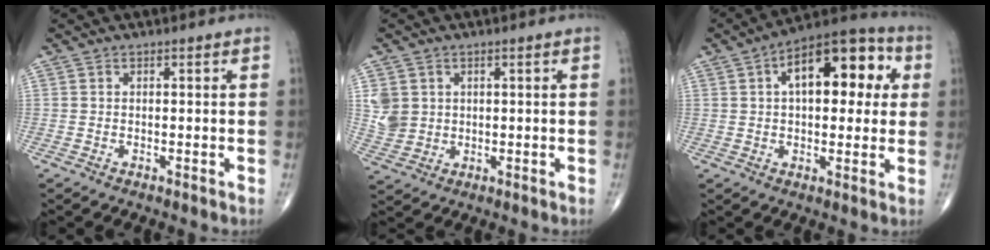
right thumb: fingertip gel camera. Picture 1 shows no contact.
{"total": 5.2, "force": [1.3, 4.6, 2.2], "torque": [-0.031, -0.003, 0.036]}
{"total": 17.0, "force": [4.3, 8.6, 14.0], "torque": [-0.160, 0.024, 0.053]}